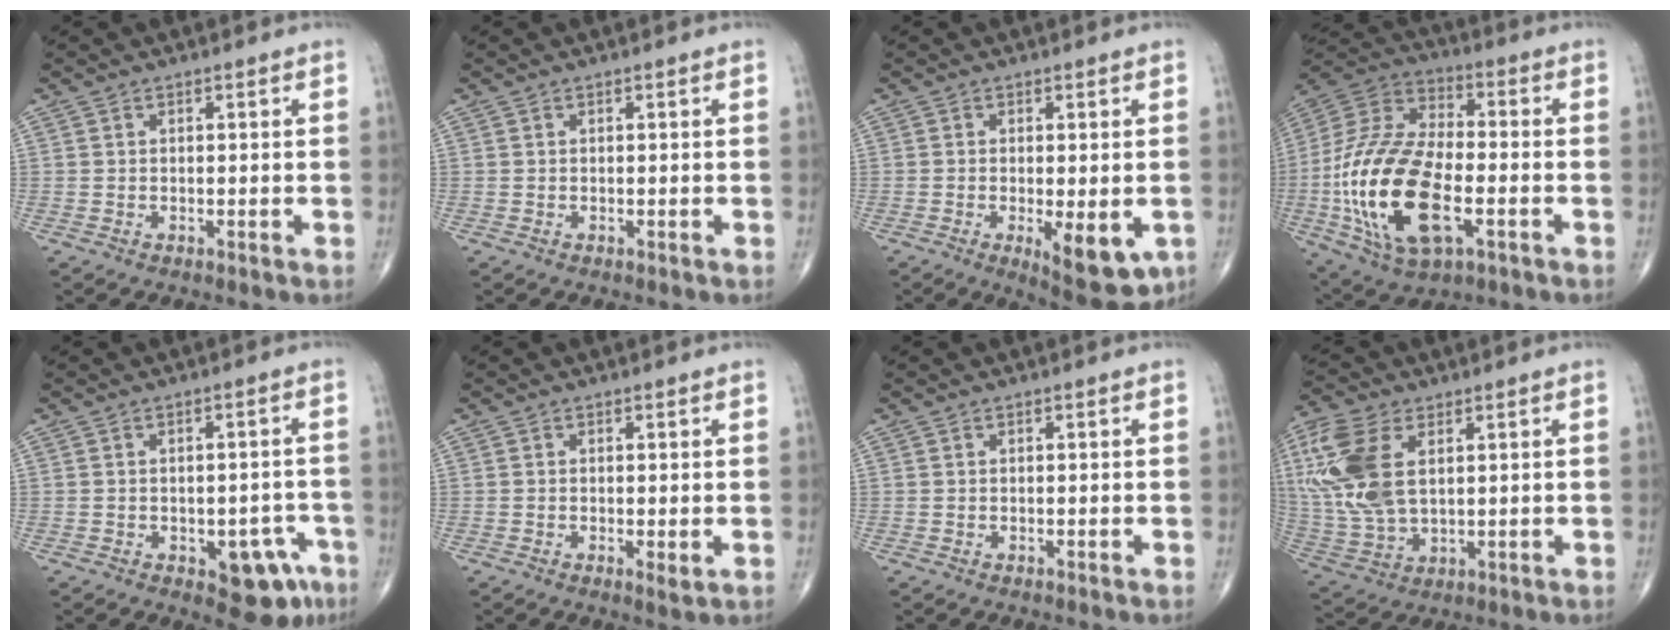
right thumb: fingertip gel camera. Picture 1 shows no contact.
{"total": 0.0}
{"total": 9.5, "force": [-3.0, 3.6, 8.3], "torque": [-0.103, -0.016, -0.035]}
{"total": 24.9, "force": [-5.7, 12.6, 20.8], "torque": [-0.434, 0.011, -0.095]}
{"total": 8.6, "force": [-4.0, 4.4, 6.3], "torque": [-0.044, 0.021, -0.041]}
{"total": 1.7, "force": [-0.2, 0.5, 1.6], "torque": [-0.033, -0.009, -0.005]}
{"total": 0.0}
{"total": 16.2, "force": [4.4, 9.2, 12.6], "torque": [-0.292, -0.007, 0.090]}